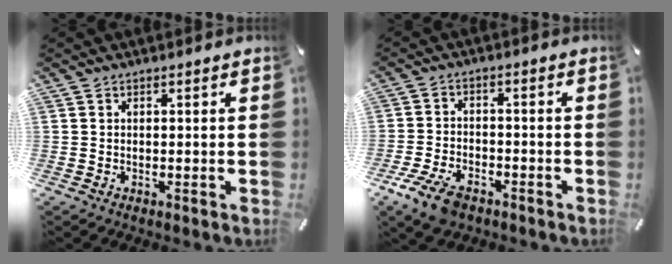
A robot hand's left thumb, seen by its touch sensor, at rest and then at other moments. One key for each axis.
{"total": 7.8, "fx": -4.9, "fy": 4.1, "fz": 4.4, "tx": -0.105, "ty": 0.015, "tz": -0.094}